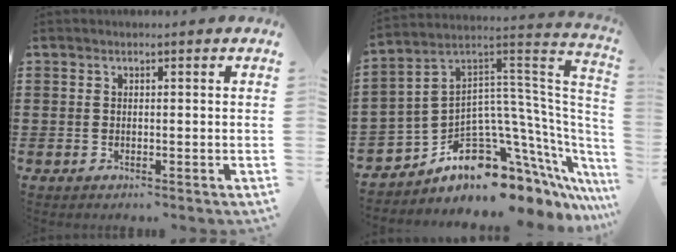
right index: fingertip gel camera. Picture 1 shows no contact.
{"total": 11.5, "force": [-7.1, 5.3, 7.4], "torque": [-0.151, -0.029, -0.124]}